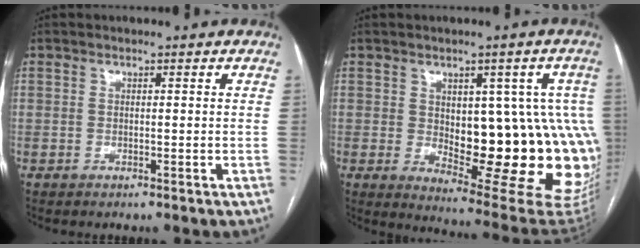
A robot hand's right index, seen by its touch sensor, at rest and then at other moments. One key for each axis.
{"total": 19.2, "fx": -0.1, "fy": 7.5, "fz": 17.7, "tx": -0.151, "ty": 0.013, "tz": 0.023}